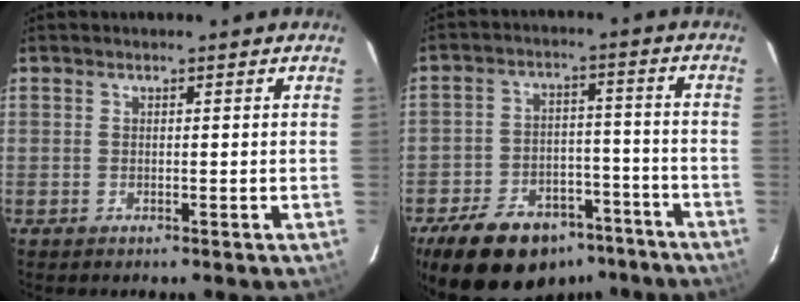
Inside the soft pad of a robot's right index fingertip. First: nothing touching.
{"total": 20.1, "force": [-14.5, 10.6, 9.0], "torque": [-0.194, 0.025, -0.197]}